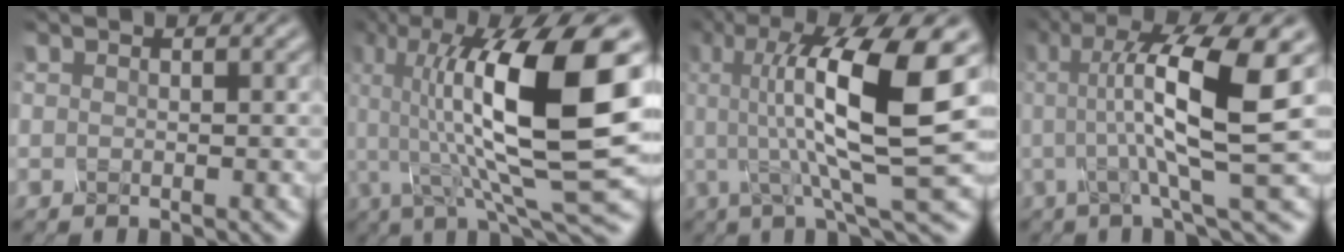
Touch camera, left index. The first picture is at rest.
{"total": 14.3, "force": [1.9, 3.6, 13.7], "torque": [-0.230, 0.005, 0.035]}
{"total": 11.6, "force": [1.9, 2.4, 11.2], "torque": [-0.177, 0.001, 0.036]}
{"total": 9.8, "force": [1.0, 1.7, 9.6], "torque": [-0.135, 0.004, 0.015]}